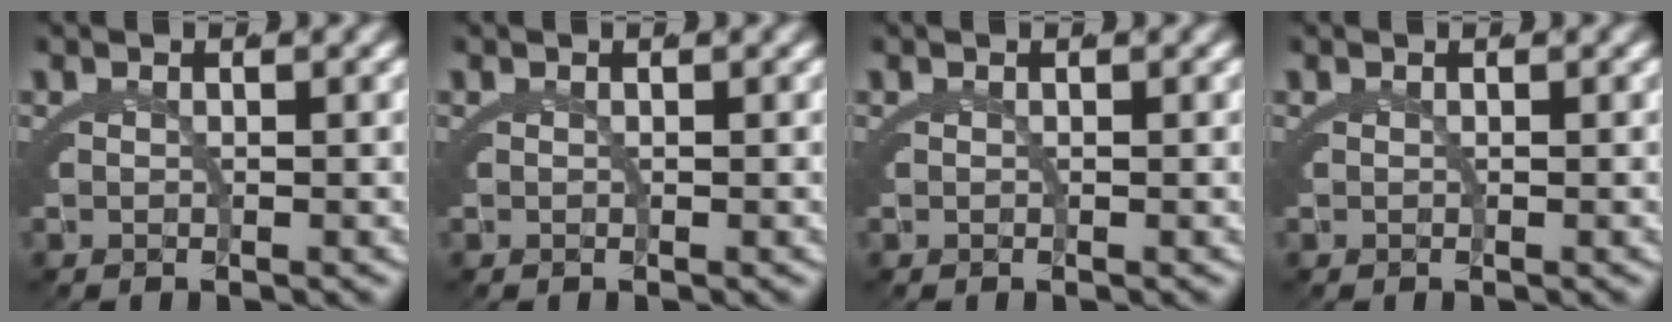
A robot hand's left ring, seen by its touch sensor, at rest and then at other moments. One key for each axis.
{"total": 0.0}
{"total": 0.0}
{"total": 0.0}